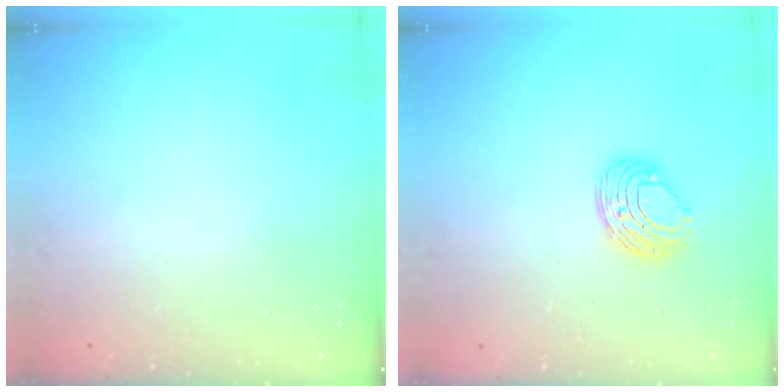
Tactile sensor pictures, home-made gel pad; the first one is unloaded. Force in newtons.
{"total": 8.7, "press": 8.6, "slide": 0.7}